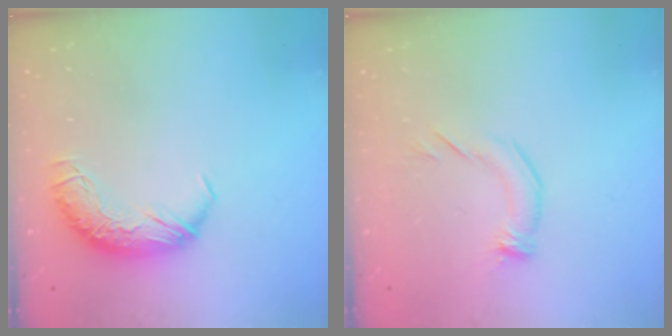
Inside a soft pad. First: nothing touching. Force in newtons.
{"total": 2.8, "press": 2.7, "slide": 0.8}